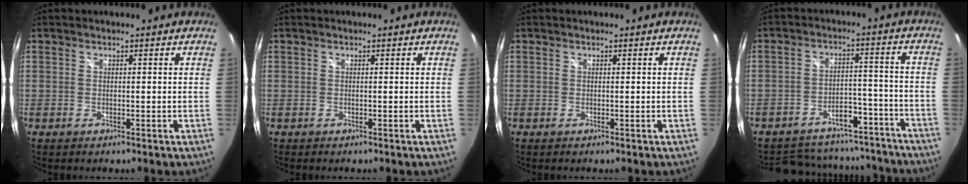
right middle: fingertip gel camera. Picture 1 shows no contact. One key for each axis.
{"total": 0.0}
{"total": 0.0}
{"total": 20.6, "fx": -17.3, "fy": 8.9, "fz": 6.6, "tx": -0.132, "ty": 0.050, "tz": -0.207}